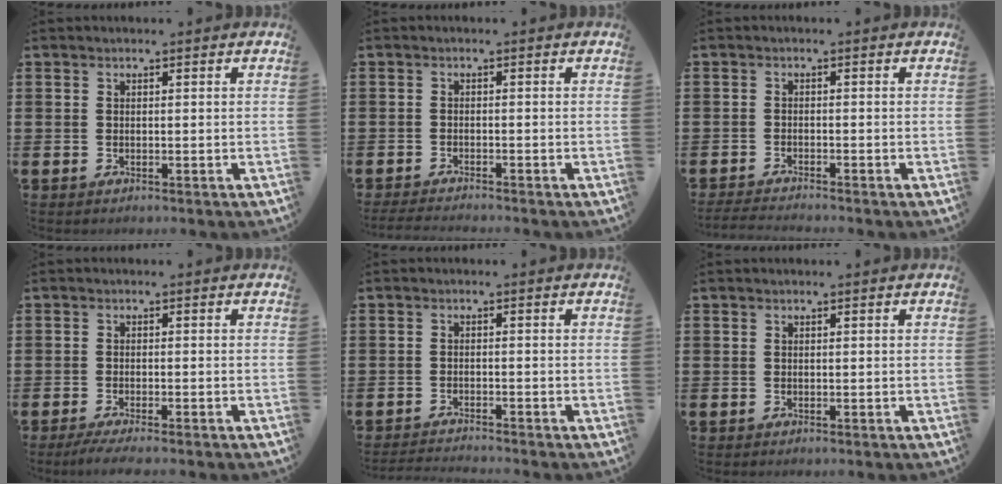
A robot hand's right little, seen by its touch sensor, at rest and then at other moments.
{"total": 1.4, "force": [-1.3, -0.1, 0.5], "torque": [-0.007, 0.002, -0.025]}
{"total": 1.5, "force": [-1.4, -0.1, 0.5], "torque": [-0.007, 0.004, -0.028]}
{"total": 1.7, "force": [-1.2, 0.1, 1.2], "torque": [-0.020, 0.000, -0.023]}
{"total": 1.4, "force": [-1.4, -0.2, 0.1], "torque": [-0.003, 0.002, -0.028]}
{"total": 0.0}